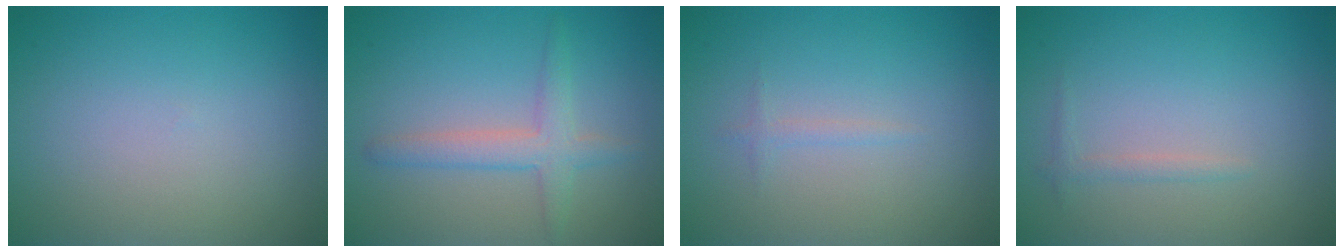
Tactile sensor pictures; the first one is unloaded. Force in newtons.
{"total": 2.9, "press": 2.9, "slide": 0.2}
{"total": 0.7, "press": 0.7, "slide": 0.0}
{"total": 0.9, "press": 0.9, "slide": 0.1}